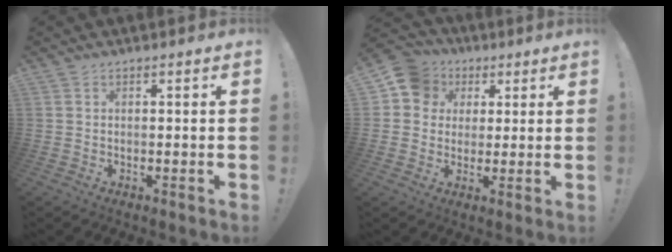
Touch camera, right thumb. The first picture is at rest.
{"total": 10.4, "force": [3.5, 9.3, 3.0], "torque": [-0.036, -0.011, 0.071]}